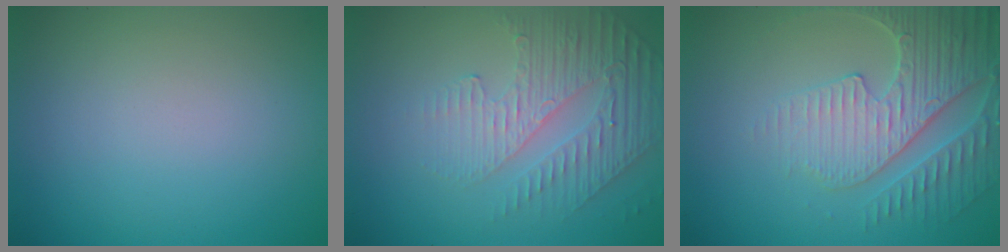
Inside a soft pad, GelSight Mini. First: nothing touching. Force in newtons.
{"total": 4.8, "press": 3.1, "slide": 3.6}
{"total": 4.7, "press": 4.4, "slide": 1.5}